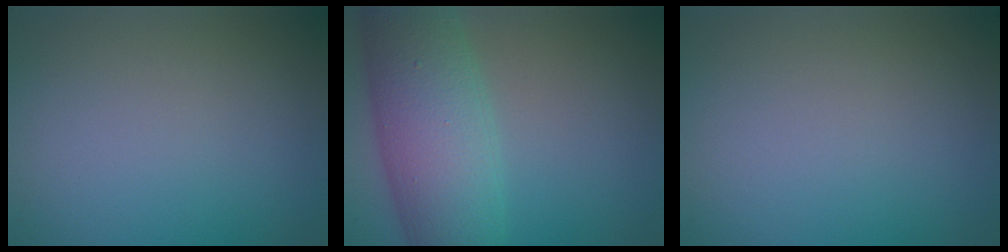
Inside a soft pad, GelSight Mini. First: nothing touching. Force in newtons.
{"total": 8.9, "press": 8.9, "slide": 0.3}
{"total": 0.0}